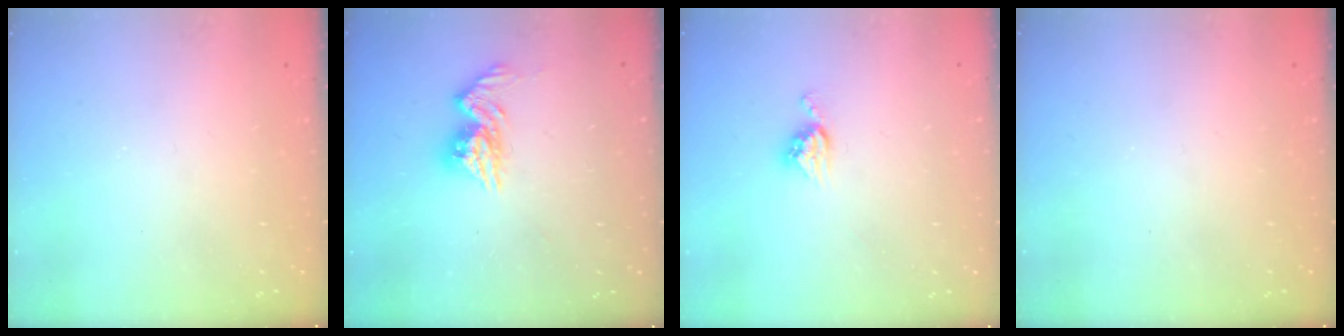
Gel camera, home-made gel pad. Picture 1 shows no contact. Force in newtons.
{"total": 11.0, "press": 11.0, "slide": 1.0}
{"total": 6.3, "press": 6.3, "slide": 0.4}
{"total": 0.0}